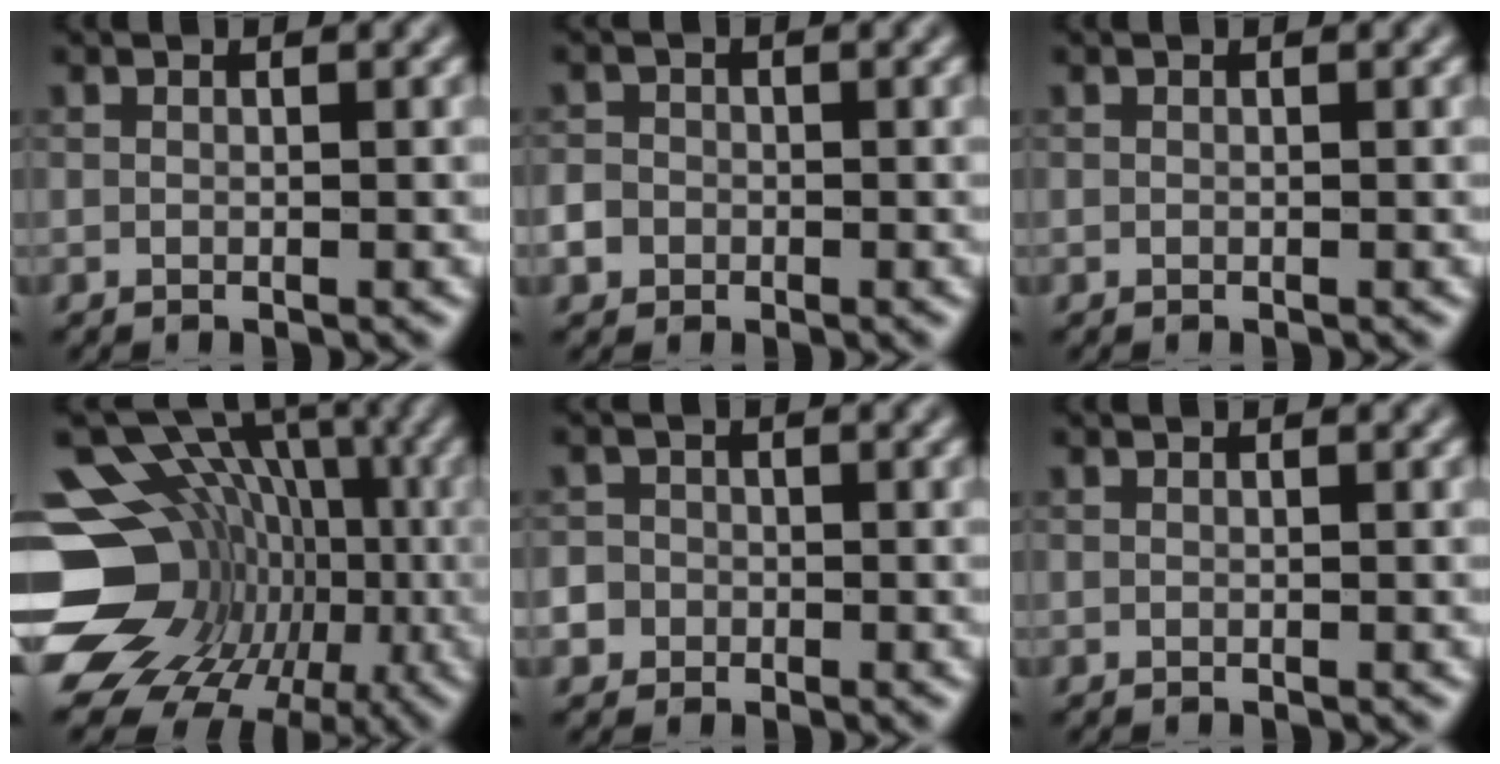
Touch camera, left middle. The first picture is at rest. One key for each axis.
{"total": 2.8, "fx": -1.2, "fy": 2.4, "fz": 0.8, "tx": -0.007, "ty": 0.001, "tz": -0.027}
{"total": 0.0}
{"total": 19.6, "fx": -3.7, "fy": 16.5, "fz": 10.0, "tx": -0.144, "ty": 0.017, "tz": -0.062}
{"total": 4.6, "fx": -1.8, "fy": 4.1, "fz": 1.0, "tx": -0.006, "ty": 0.005, "tz": -0.056}
{"total": 0.0}